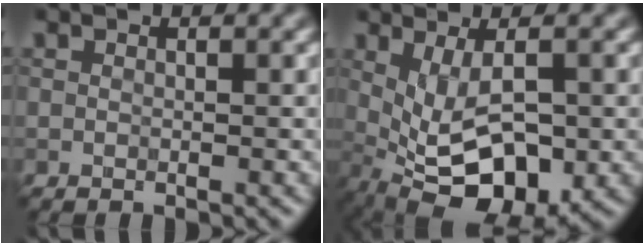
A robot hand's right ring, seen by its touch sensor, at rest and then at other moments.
{"total": 8.1, "force": [-0.9, 3.4, 7.3], "torque": [-0.128, -0.006, -0.006]}